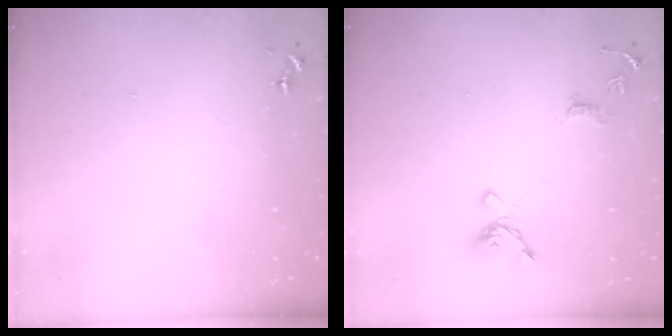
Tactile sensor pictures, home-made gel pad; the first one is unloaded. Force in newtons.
{"total": 12.7, "press": 12.6, "slide": 1.5}